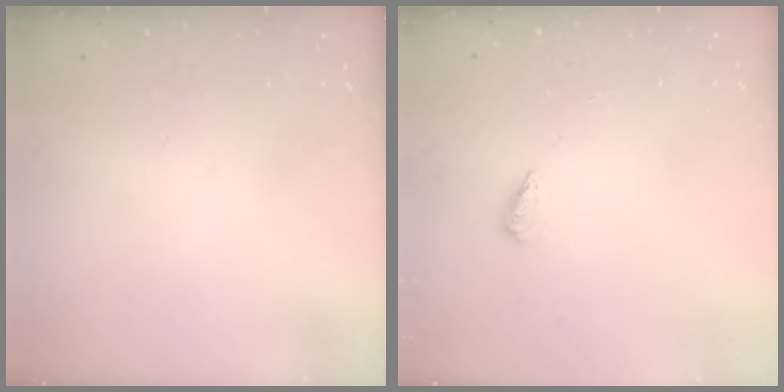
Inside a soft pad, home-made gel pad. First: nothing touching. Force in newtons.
{"total": 2.1, "press": 1.9, "slide": 0.8}